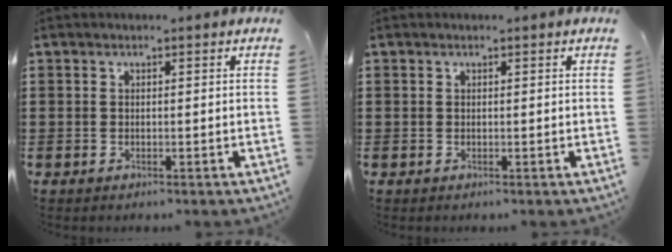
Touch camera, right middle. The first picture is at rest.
{"total": 0.0}